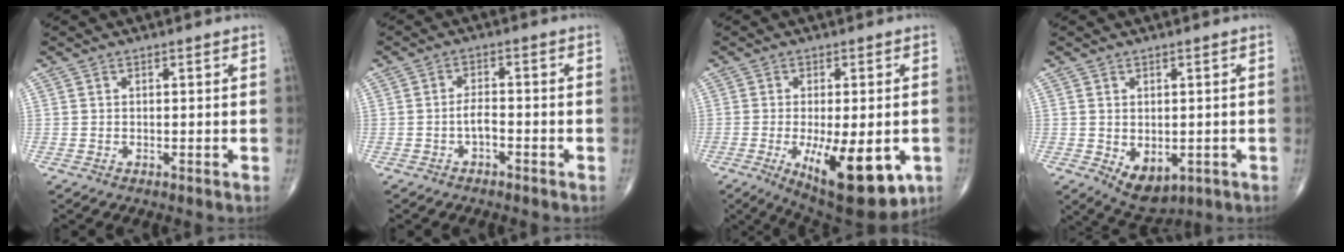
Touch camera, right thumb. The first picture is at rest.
{"total": 2.6, "force": [-1.2, 1.2, 2.0], "torque": [-0.032, 0.014, -0.024]}
{"total": 16.7, "force": [-5.3, 6.4, 14.5], "torque": [-0.192, -0.016, -0.058]}
{"total": 7.0, "force": [-1.8, 4.5, 5.2], "torque": [-0.066, -0.007, -0.009]}